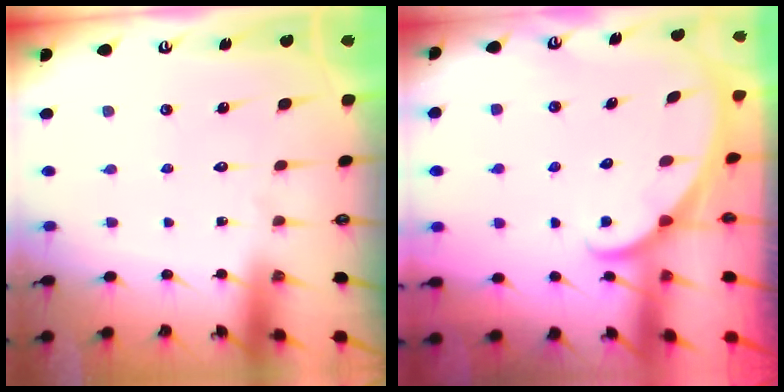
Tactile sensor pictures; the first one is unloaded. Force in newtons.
{"total": 1.8, "press": 1.8, "slide": 0.1}